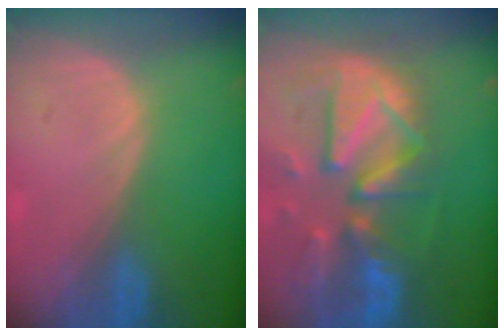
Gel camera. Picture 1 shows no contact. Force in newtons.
{"total": 12.7, "press": 11.1, "slide": 6.2}